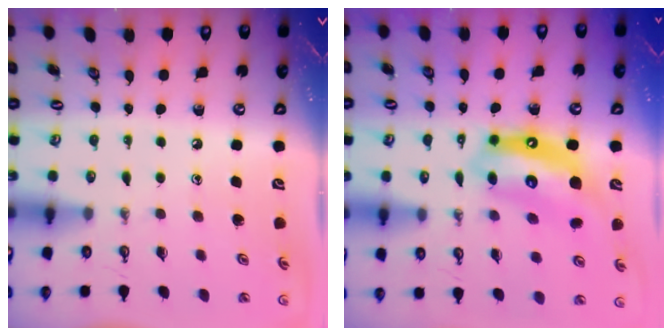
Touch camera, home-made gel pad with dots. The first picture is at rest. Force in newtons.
{"total": 12.1, "press": 12.1, "slide": 1.2}